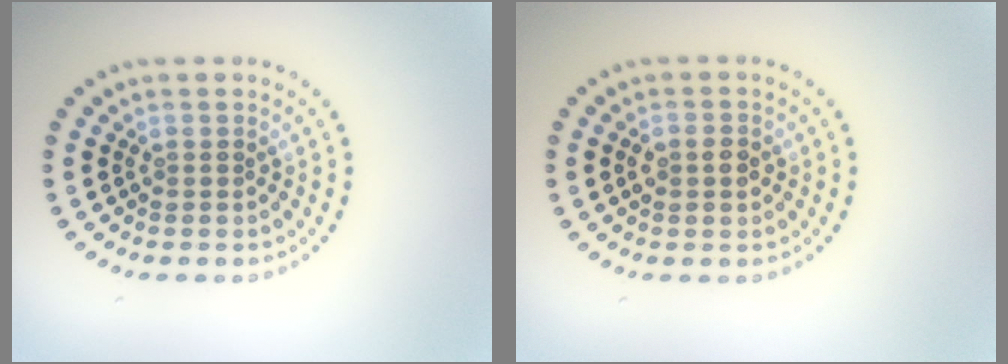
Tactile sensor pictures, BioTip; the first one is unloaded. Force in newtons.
{"total": 1.5, "press": 1.5, "slide": 0.1}